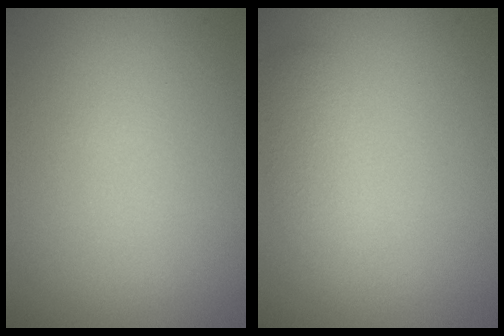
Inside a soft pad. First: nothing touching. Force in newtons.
{"total": 2.3, "press": 2.3, "slide": 0.1}